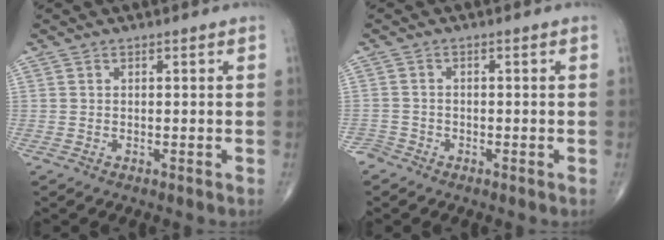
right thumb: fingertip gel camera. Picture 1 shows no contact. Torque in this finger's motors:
{"motor_torque": [-0.31, -0.11, -0.29, -0.18, -0.06]}